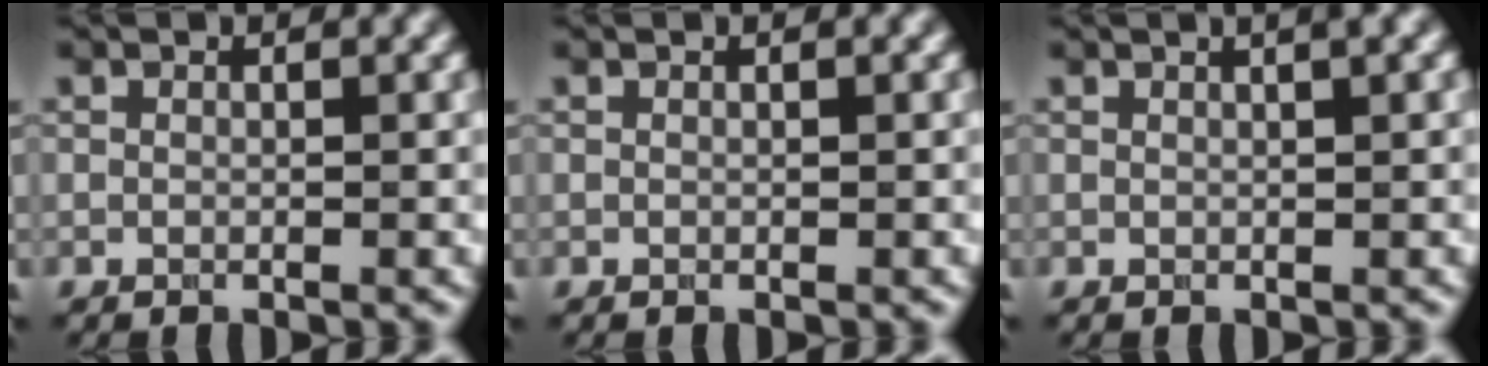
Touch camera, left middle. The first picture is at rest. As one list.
[{"total": 0.0}, {"total": 1.5, "force": [0.8, 0.3, 1.3], "torque": [-0.017, 0.003, 0.005]}]